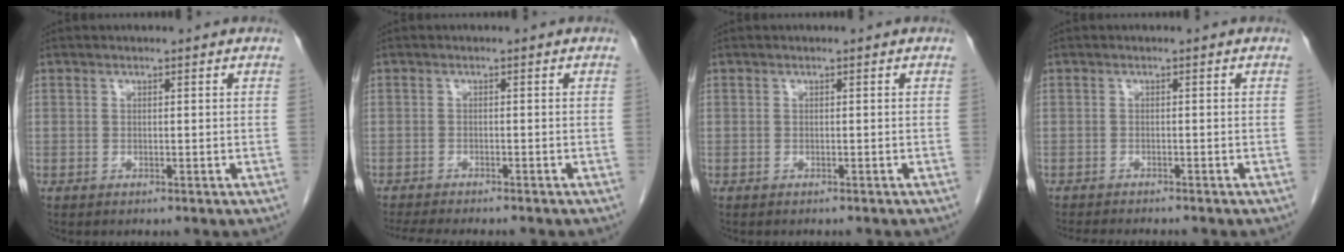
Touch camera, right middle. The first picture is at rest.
{"total": 9.4, "force": [-8.3, 1.4, 4.2], "torque": [-0.057, -0.011, -0.116]}
{"total": 1.4, "force": [-1.3, 0.1, 0.5], "torque": [-0.010, -0.001, -0.017]}
{"total": 6.8, "force": [-6.1, 0.9, 2.8], "torque": [-0.036, -0.010, -0.089]}